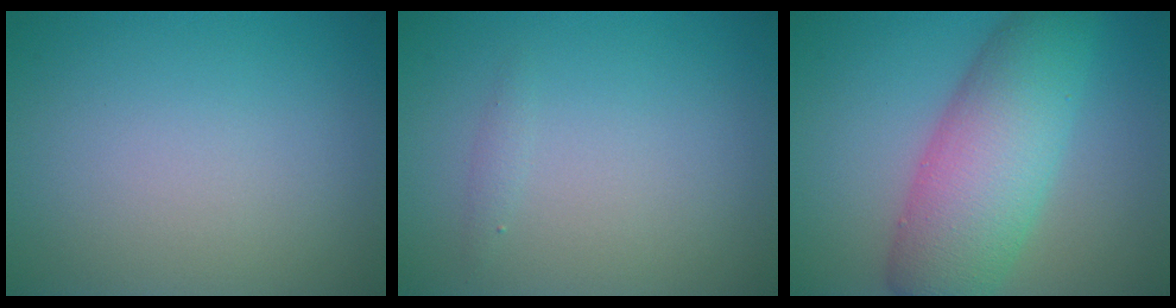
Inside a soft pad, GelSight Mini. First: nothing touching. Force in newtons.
{"total": 0.6, "press": 0.6, "slide": 0.0}
{"total": 8.8, "press": 8.8, "slide": 0.1}